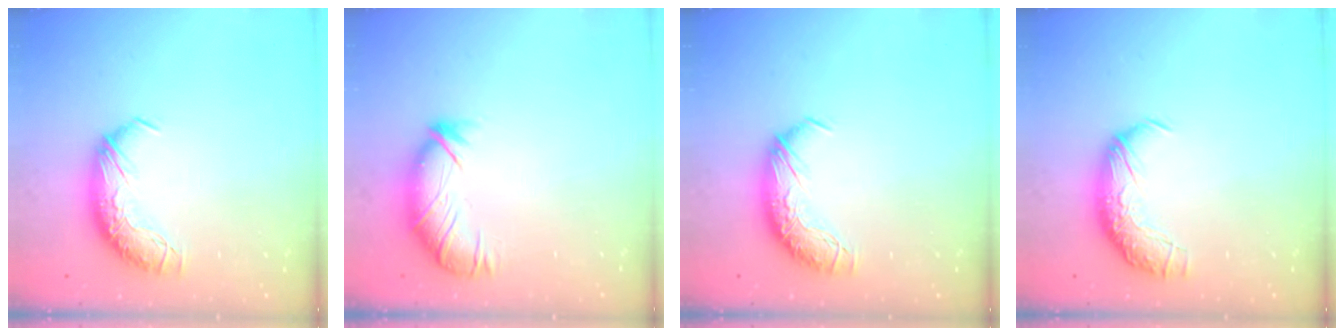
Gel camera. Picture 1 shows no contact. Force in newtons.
{"total": 2.8, "press": 2.4, "slide": 1.4}
{"total": 0.0}
{"total": 2.4, "press": 0.9, "slide": 2.2}